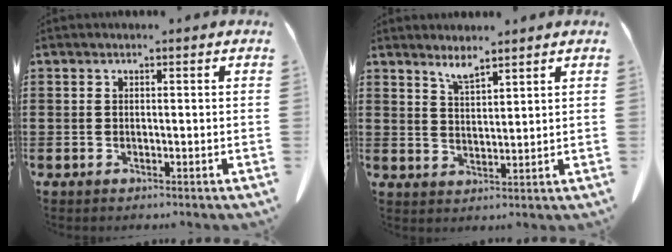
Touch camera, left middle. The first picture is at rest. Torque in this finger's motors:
{"motor_torque": [-0.09, -0.16, -0.03, 0.01]}